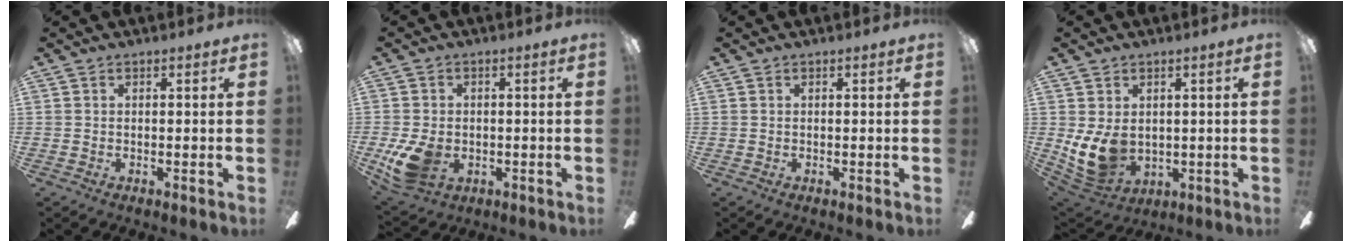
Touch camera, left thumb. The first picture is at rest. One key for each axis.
{"total": 9.6, "fx": -2.3, "fy": 7.0, "fz": 6.2, "tx": -0.129, "ty": 0.000, "tz": -0.040}
{"total": 0.0}
{"total": 10.7, "fx": 0.5, "fy": 7.9, "fz": 7.1, "tx": -0.161, "ty": -0.011, "tz": 0.011}